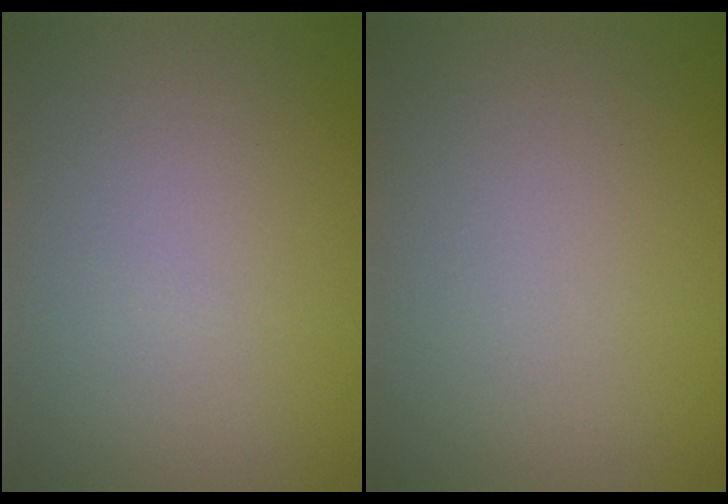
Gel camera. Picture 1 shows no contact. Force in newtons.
{"total": 0.0}